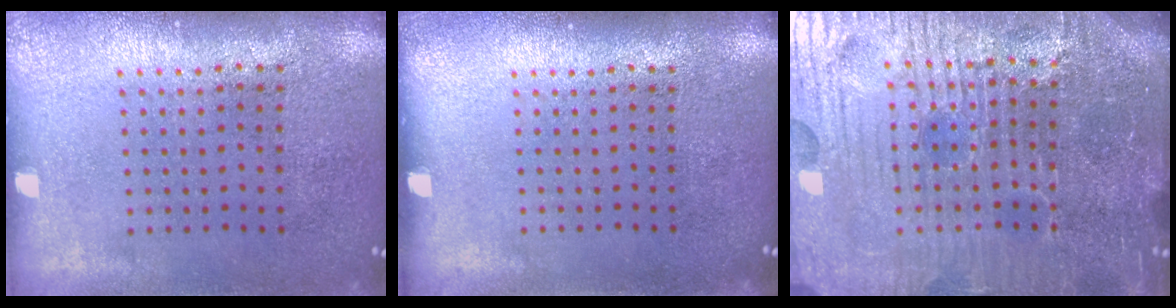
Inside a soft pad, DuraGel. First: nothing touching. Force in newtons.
{"total": 0.0}
{"total": 6.3, "press": 5.8, "slide": 2.3}